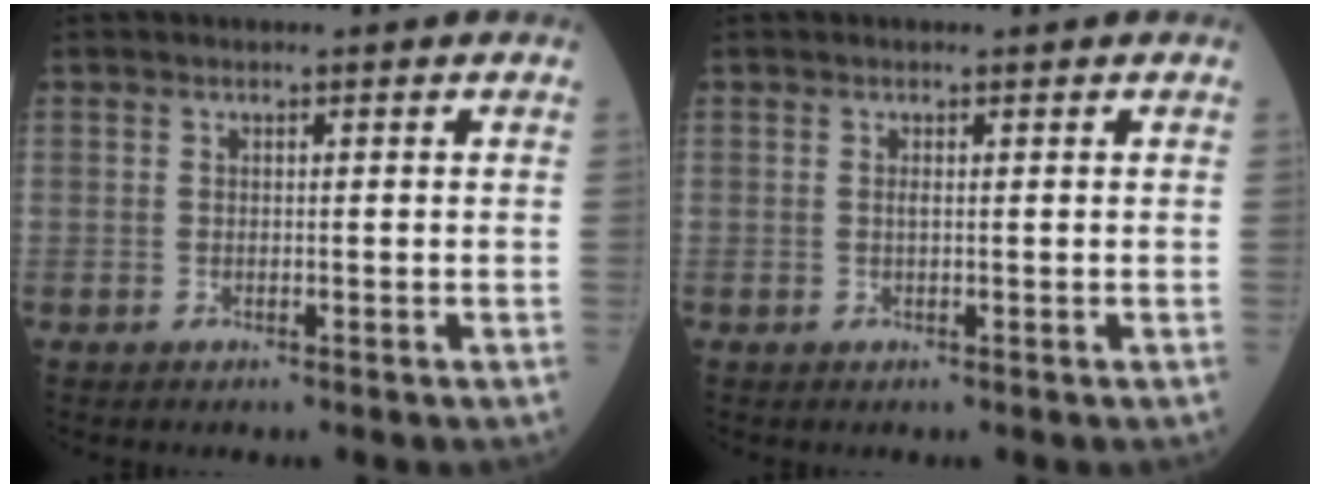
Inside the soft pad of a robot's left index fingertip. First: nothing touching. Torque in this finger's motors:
{"motor_torque": [0.31, -0.04, -0.01, 0.00]}